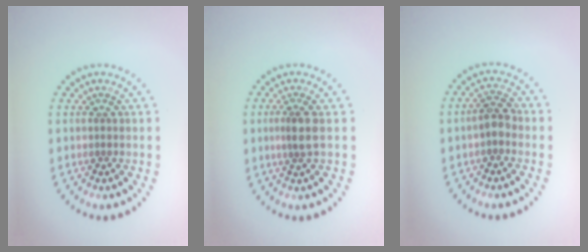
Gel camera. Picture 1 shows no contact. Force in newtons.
{"total": 2.0, "press": 1.7, "slide": 1.1}
{"total": 2.0, "press": 1.9, "slide": 0.6}